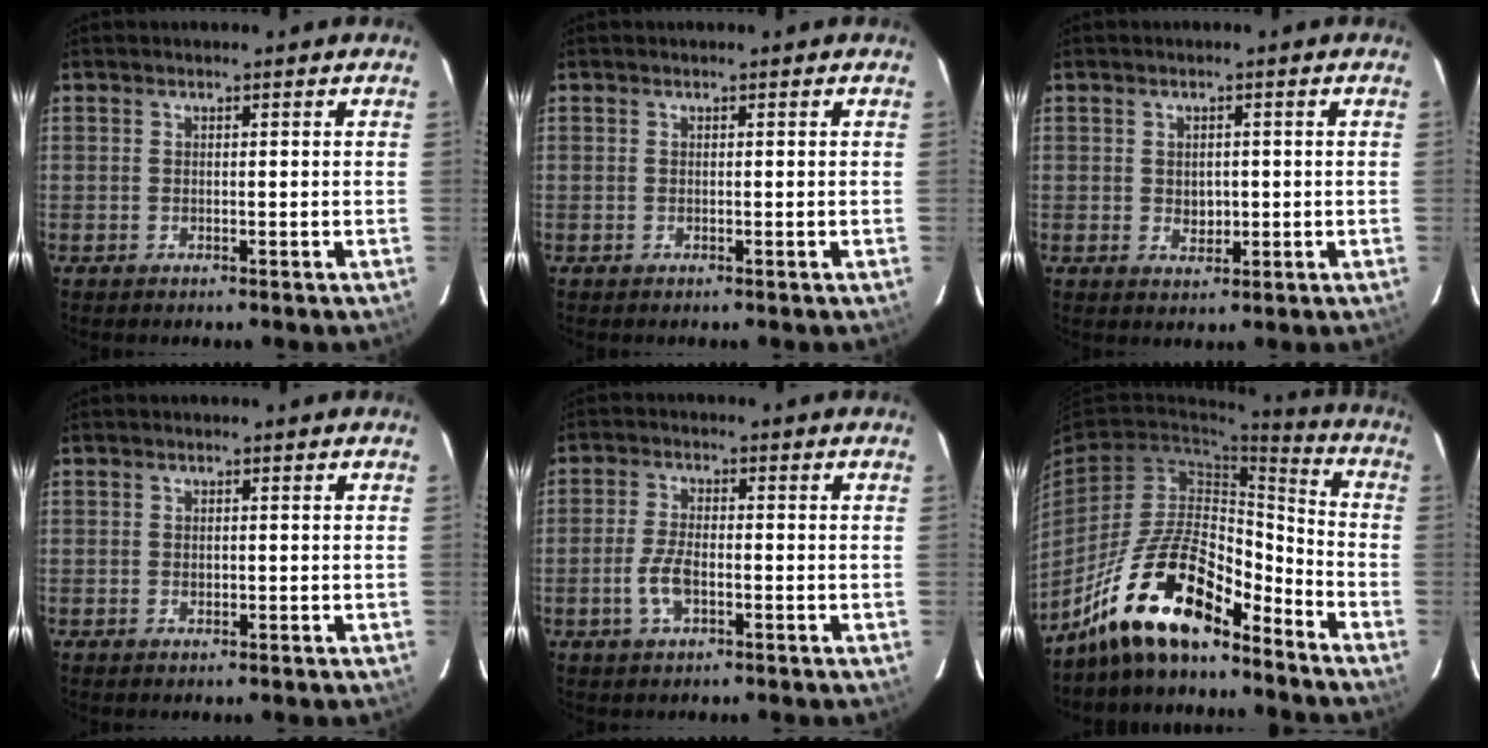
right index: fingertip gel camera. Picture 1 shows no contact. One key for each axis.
{"total": 0.0}
{"total": 2.8, "fx": -0.1, "fy": 2.4, "fz": 1.5, "tx": -0.022, "ty": -0.001, "tz": 0.003}
{"total": 0.9, "fx": -0.1, "fy": 0.8, "fz": 0.4, "tx": -0.006, "ty": 0.000, "tz": 0.001}
{"total": 5.2, "fx": -1.9, "fy": 2.3, "fz": 4.2, "tx": -0.095, "ty": -0.001, "tz": -0.036}
{"total": 16.7, "fx": -13.0, "fy": 5.3, "fz": 9.0, "tx": -0.174, "ty": 0.016, "tz": -0.231}